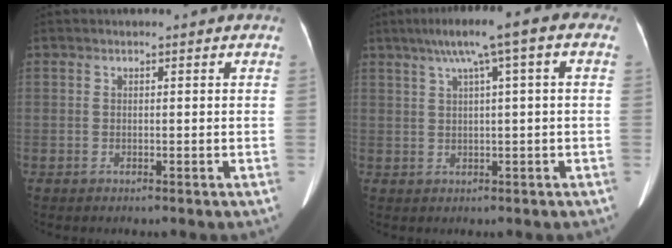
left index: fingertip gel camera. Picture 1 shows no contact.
{"total": 8.5, "force": [3.6, 0.5, 7.7], "torque": [-0.126, 0.038, 0.051]}